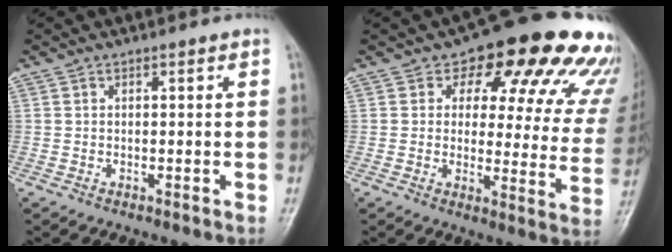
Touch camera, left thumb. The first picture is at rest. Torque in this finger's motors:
{"motor_torque": [1.09, 1.19, 1.37, -1.40, 0.04]}